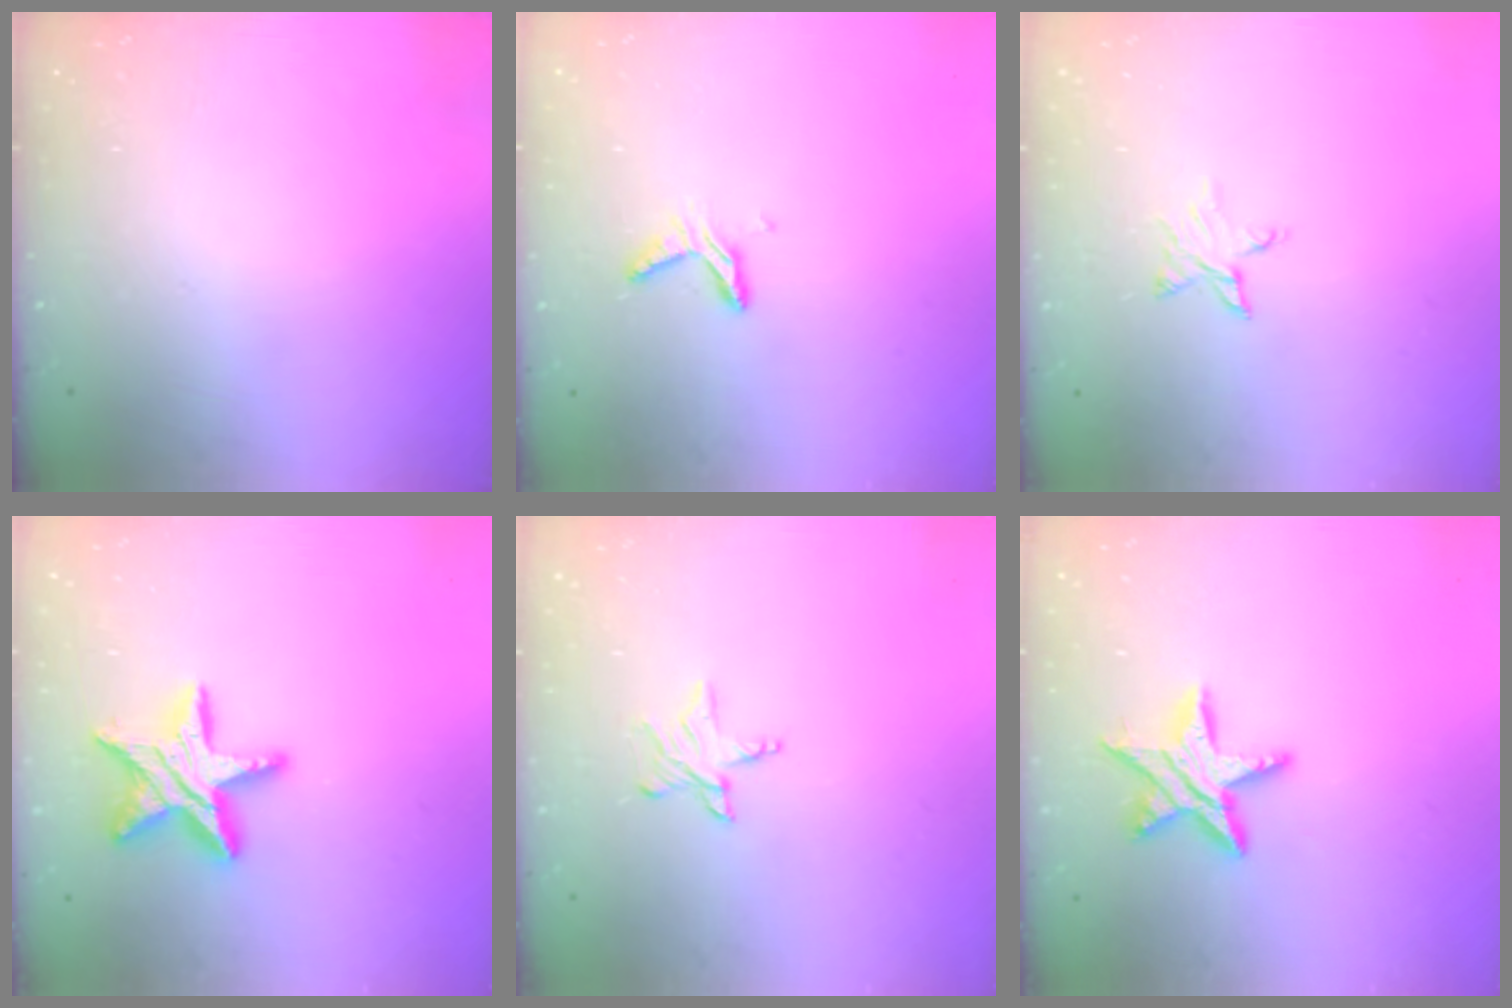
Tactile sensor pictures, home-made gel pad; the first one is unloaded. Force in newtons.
{"total": 5.4, "press": 5.4, "slide": 0.5}
{"total": 3.8, "press": 3.8, "slide": 0.4}
{"total": 15.8, "press": 15.8, "slide": 1.0}
{"total": 4.1, "press": 4.1, "slide": 0.5}
{"total": 11.7, "press": 11.7, "slide": 0.8}